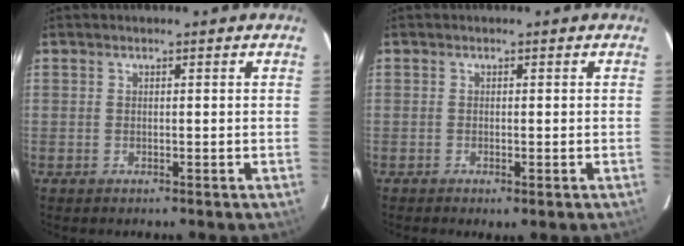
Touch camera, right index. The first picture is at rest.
{"total": 1.3, "force": [-0.7, 0.2, 1.1], "torque": [-0.019, -0.005, -0.009]}